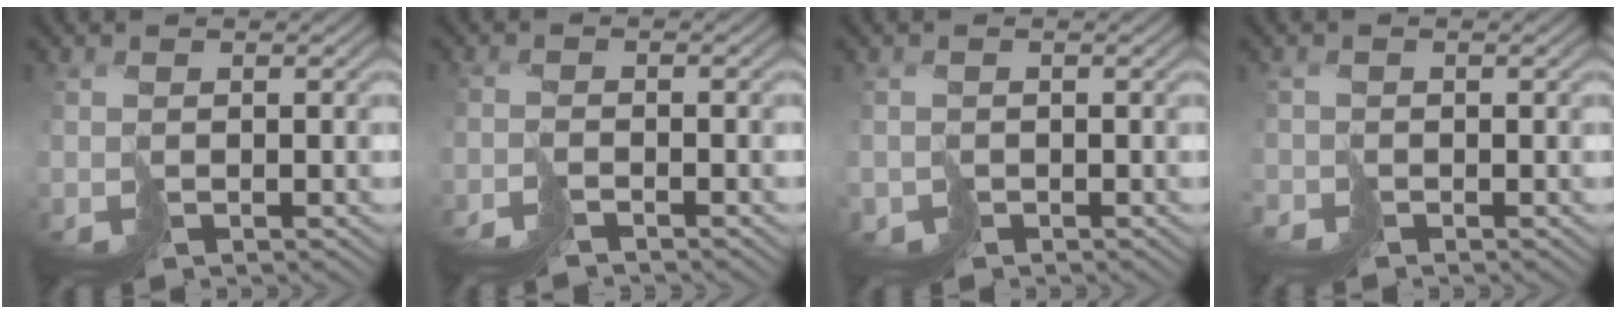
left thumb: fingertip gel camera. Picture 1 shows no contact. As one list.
[{"total": 2.0, "force": [-1.8, 0.3, 0.7], "torque": [-0.016, -0.005, -0.042]}, {"total": 1.7, "force": [-0.3, 0.0, -1.7], "torque": [0.038, -0.003, -0.003]}, {"total": 1.6, "force": [-1.5, 0.2, -0.5], "torque": [0.010, -0.011, -0.033]}]